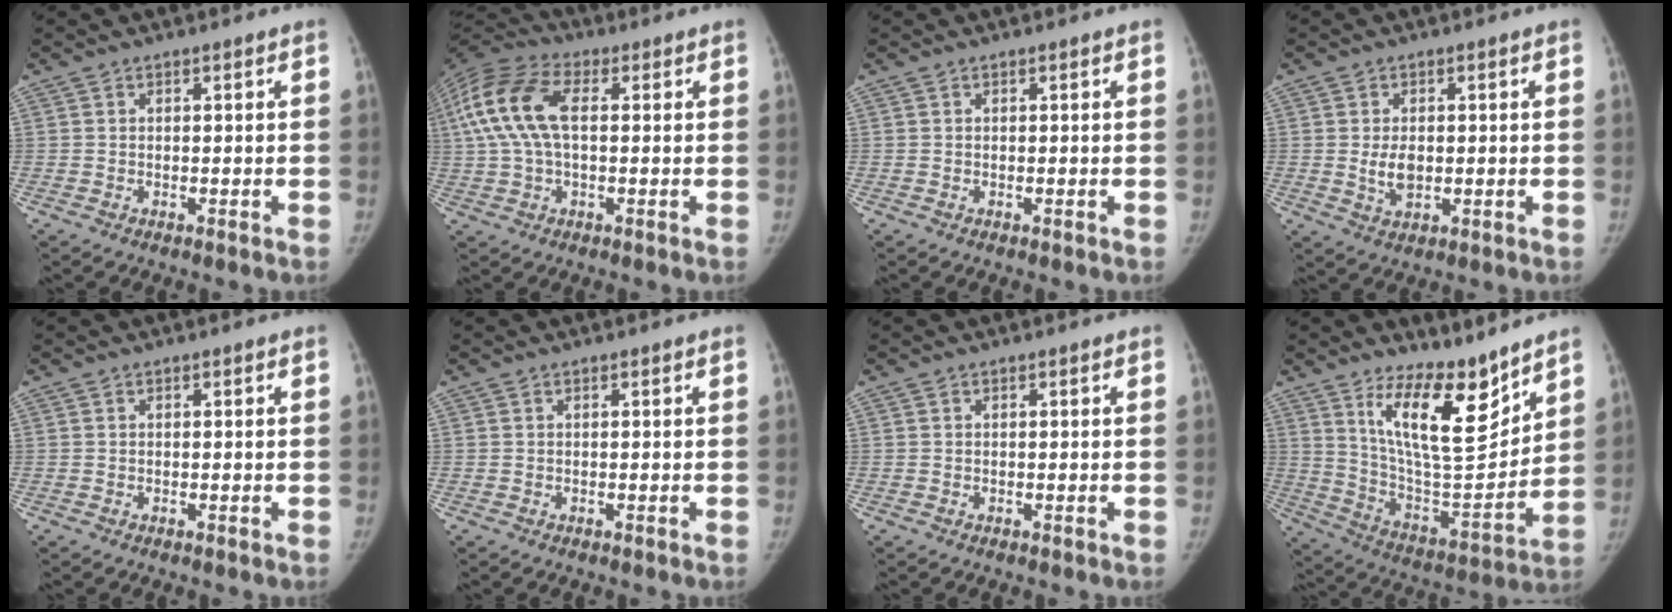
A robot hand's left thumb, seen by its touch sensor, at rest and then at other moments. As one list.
[{"total": 14.3, "force": [2.0, 8.0, 11.7], "torque": [-0.258, 0.031, 0.033]}, {"total": 0.0}, {"total": 4.3, "force": [-0.1, 2.8, 3.3], "torque": [-0.052, -0.005, 0.003]}, {"total": 0.0}, {"total": 0.0}, {"total": 0.0}, {"total": 17.1, "force": [11.5, 5.7, 11.3], "torque": [-0.141, -0.093, 0.211]}]